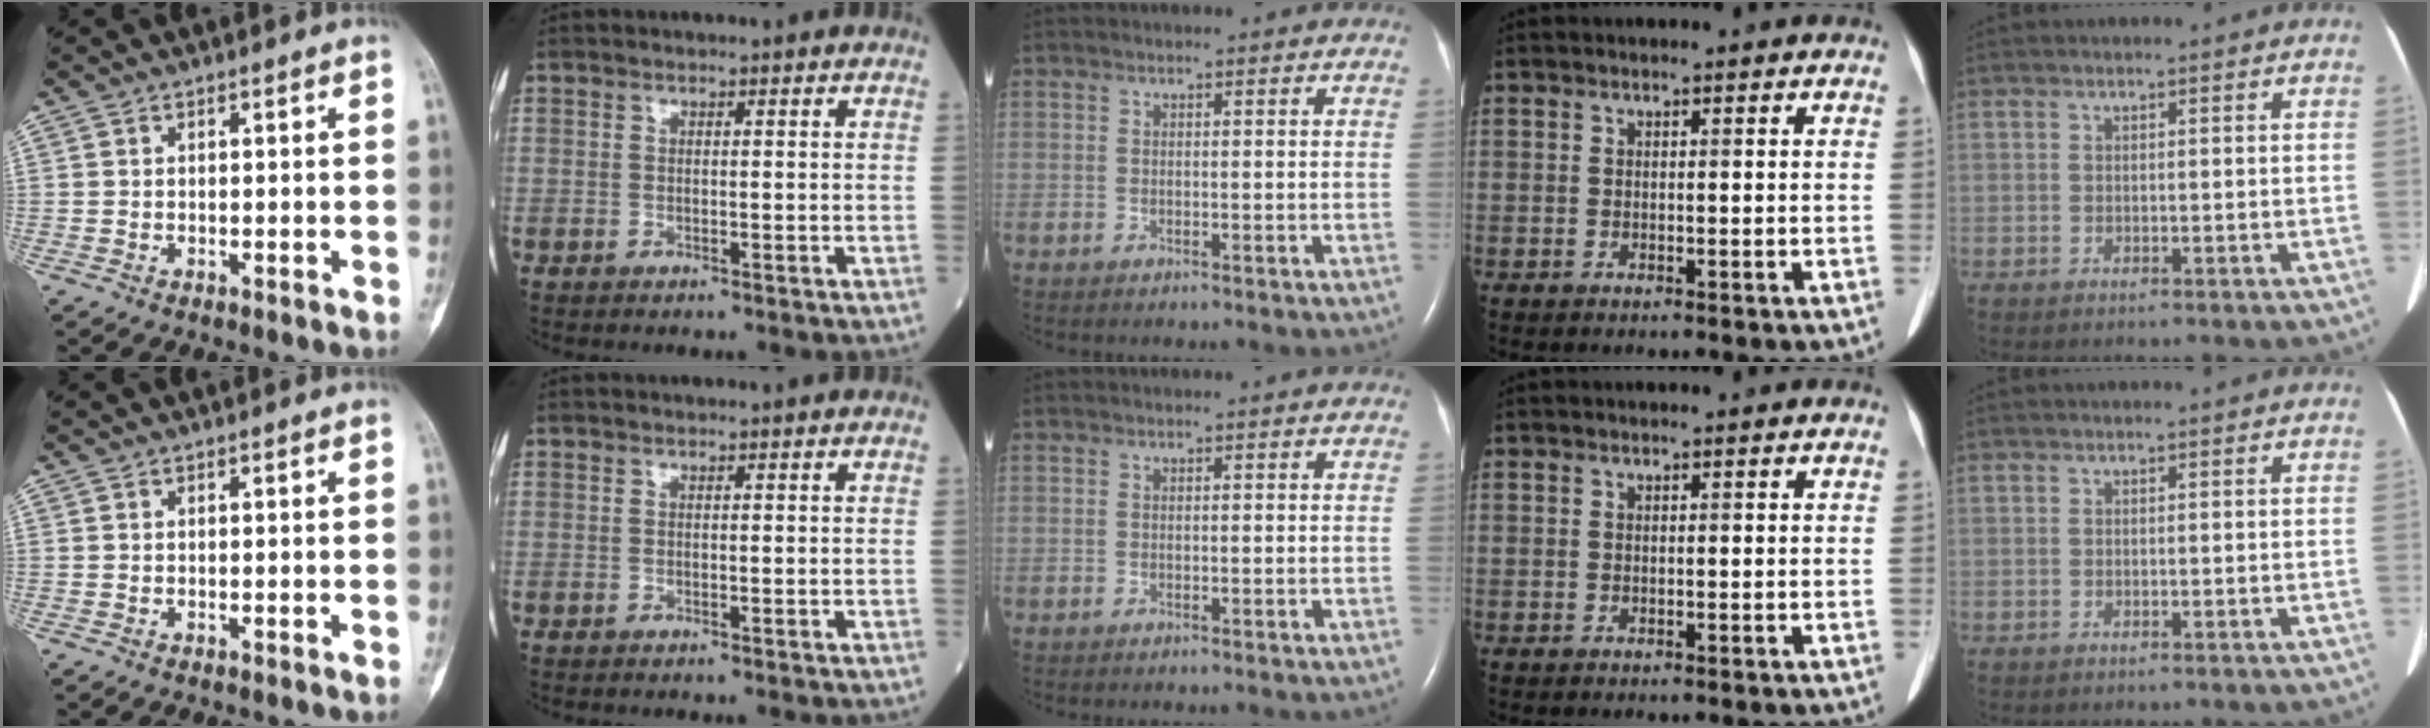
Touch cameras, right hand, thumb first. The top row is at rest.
{}